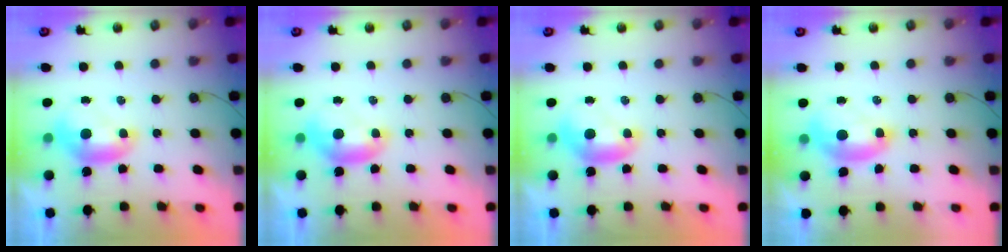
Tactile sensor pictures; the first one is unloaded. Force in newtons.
{"total": 0.0}
{"total": 0.0}
{"total": 1.8, "press": 1.7, "slide": 0.6}